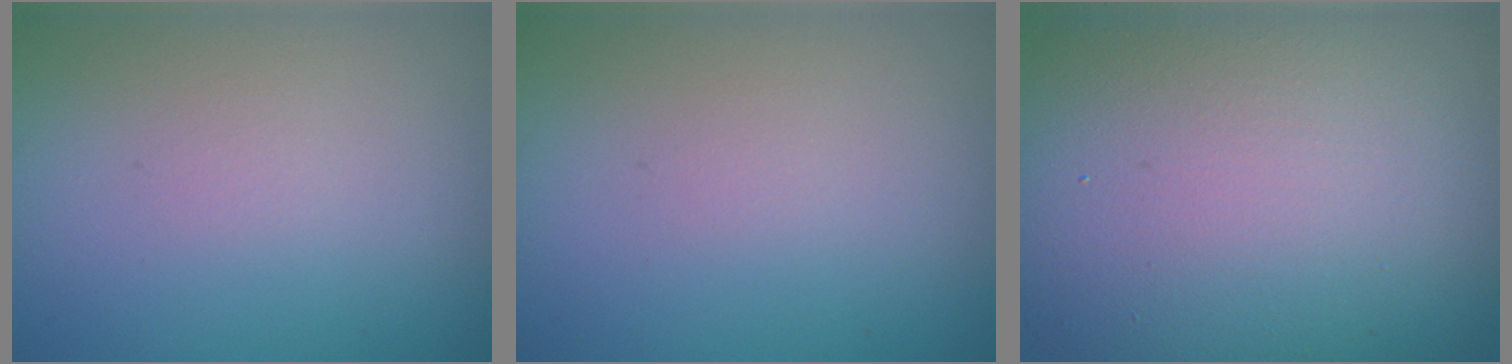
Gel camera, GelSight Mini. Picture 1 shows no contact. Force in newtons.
{"total": 0.0}
{"total": 17.9, "press": 17.9, "slide": 1.1}